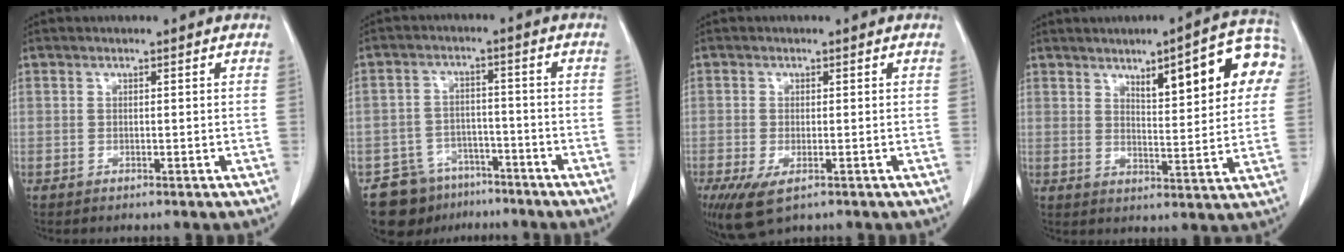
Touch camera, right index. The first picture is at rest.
{"total": 8.6, "force": [-6.4, 5.6, 0.9], "torque": [-0.009, 0.024, -0.100]}
{"total": 6.5, "force": [-3.4, 2.8, 4.7], "torque": [-0.089, -0.018, -0.055]}
{"total": 14.3, "force": [5.6, 3.1, 12.8], "torque": [-0.164, 0.021, 0.072]}